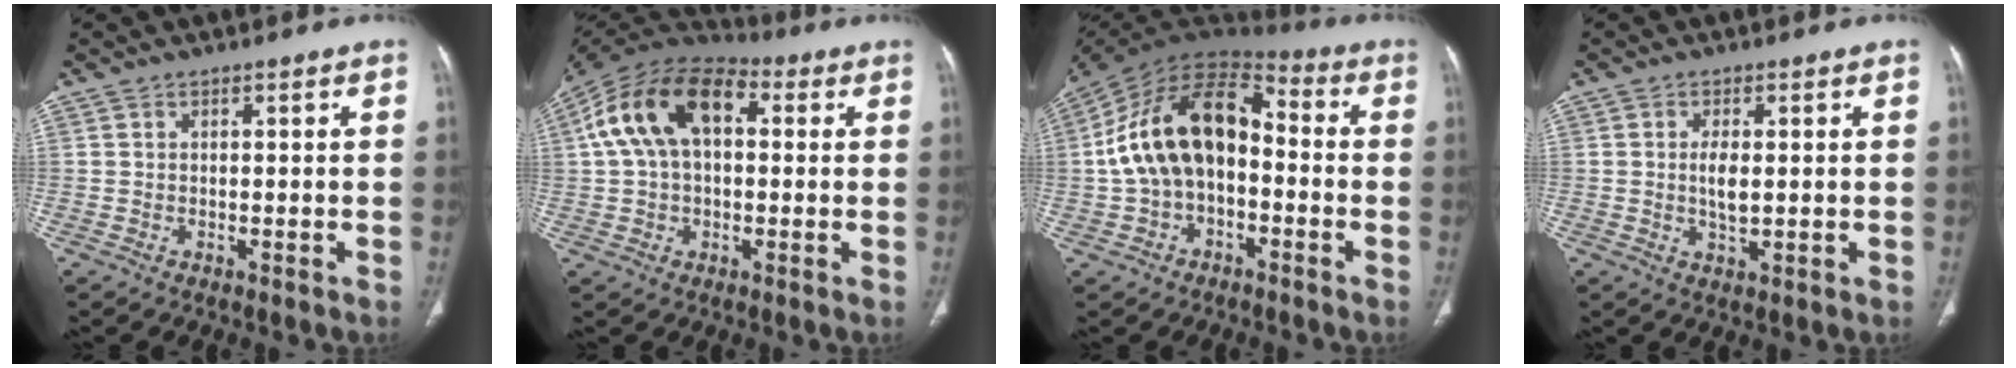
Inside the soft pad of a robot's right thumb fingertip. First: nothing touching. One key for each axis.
{"total": 16.4, "fx": 3.4, "fy": 10.0, "fz": 12.6, "tx": -0.223, "ty": 0.038, "tz": 0.051}
{"total": 17.4, "fx": -1.0, "fy": 10.8, "fz": 13.6, "tx": -0.232, "ty": 0.052, "tz": -0.027}
{"total": 3.6, "fx": 0.3, "fy": 1.4, "fz": 3.3, "tx": -0.065, "ty": -0.007, "tz": 0.009}